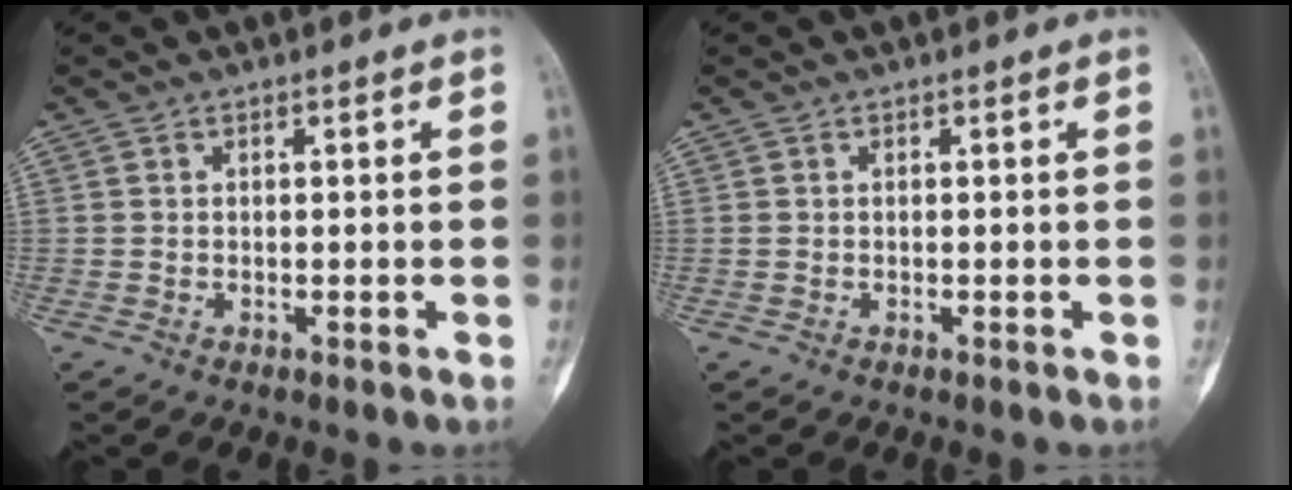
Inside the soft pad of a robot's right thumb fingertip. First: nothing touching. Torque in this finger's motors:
{"motor_torque": [-0.32, -0.07, -0.03, 0.18, -0.03]}